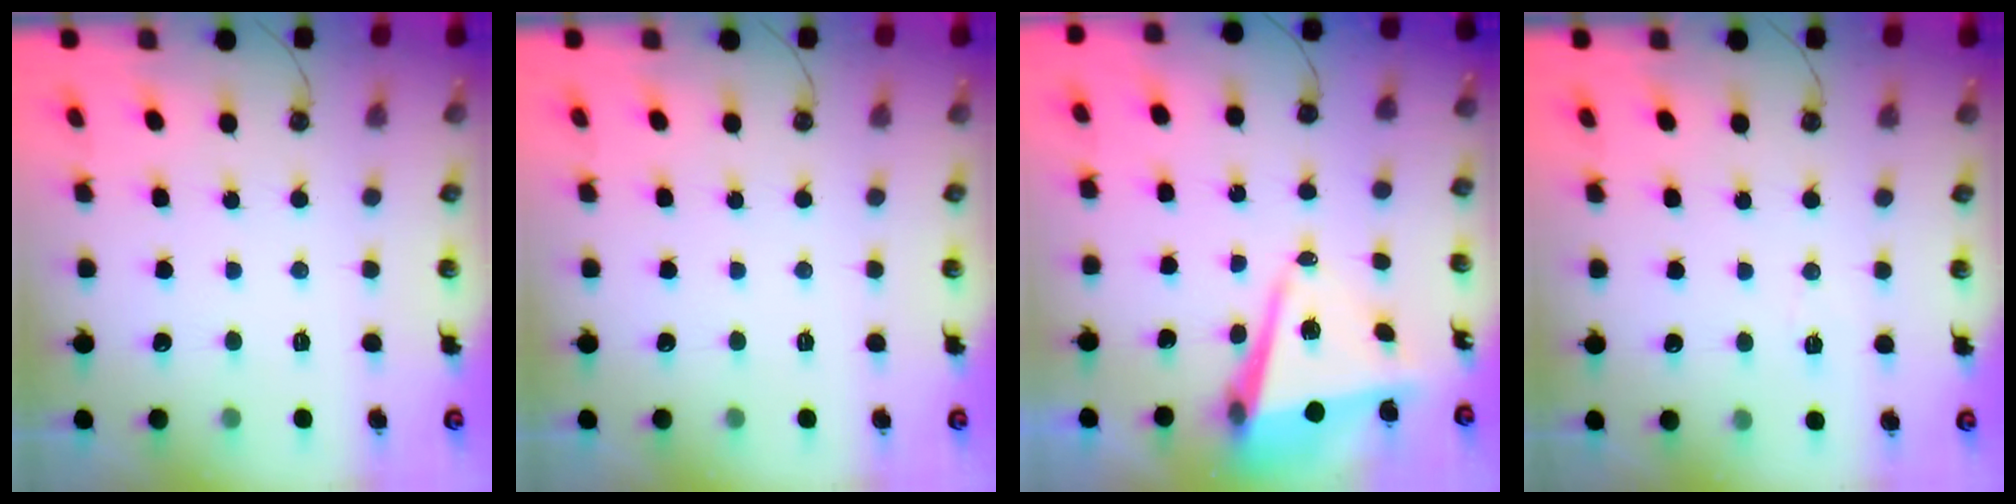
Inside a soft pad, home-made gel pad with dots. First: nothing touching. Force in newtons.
{"total": 0.0}
{"total": 8.2, "press": 8.0, "slide": 1.9}
{"total": 4.2, "press": 3.9, "slide": 1.7}